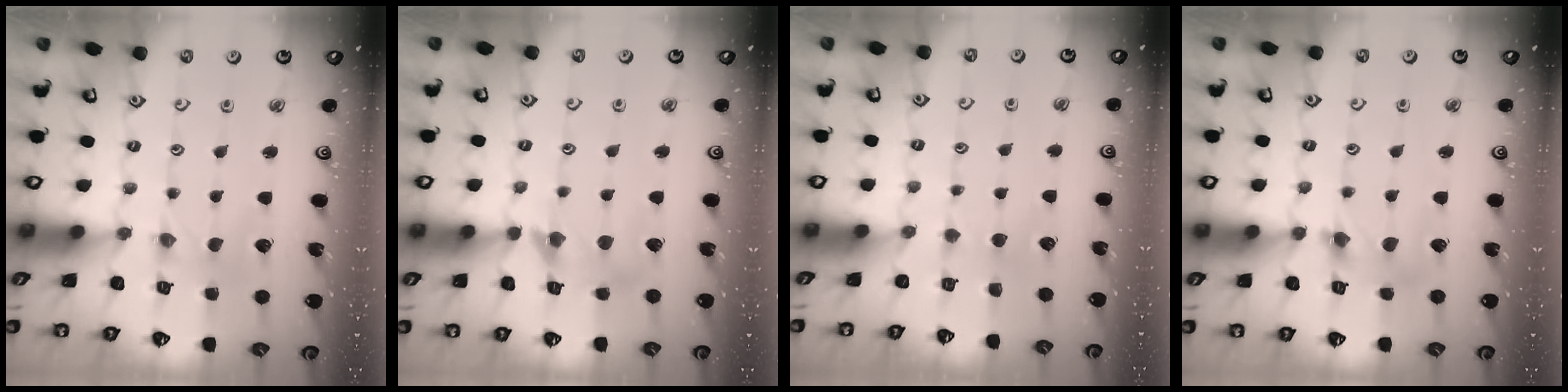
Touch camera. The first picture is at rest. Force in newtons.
{"total": 10.0, "press": 9.9, "slide": 1.4}
{"total": 2.1, "press": 2.1, "slide": 0.3}
{"total": 4.0, "press": 3.9, "slide": 0.5}